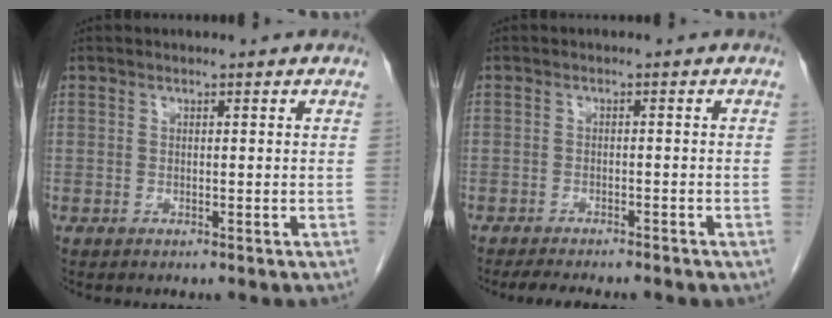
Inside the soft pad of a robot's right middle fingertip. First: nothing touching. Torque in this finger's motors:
{"motor_torque": [1.10, -0.99, 0.32, 0.03]}